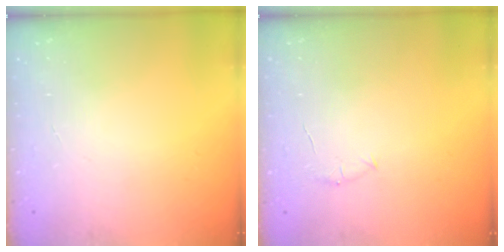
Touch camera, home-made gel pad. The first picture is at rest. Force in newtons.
{"total": 4.0, "press": 3.8, "slide": 1.2}